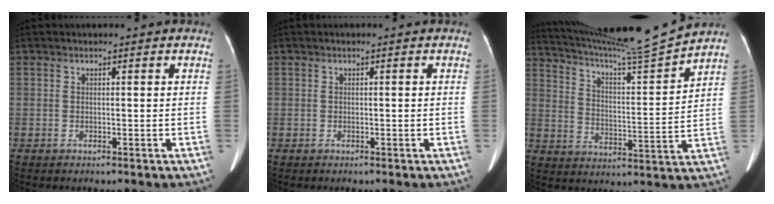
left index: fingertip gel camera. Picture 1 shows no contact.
{"total": 0.0}
{"total": 15.7, "force": [14.7, -2.8, 4.7], "torque": [-0.093, -0.042, 0.235]}